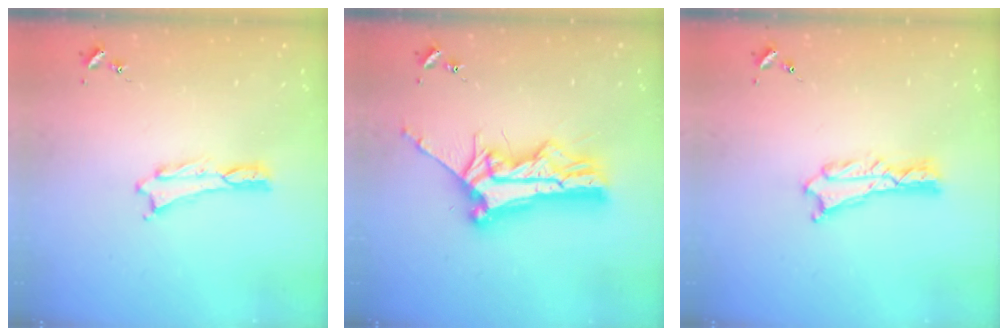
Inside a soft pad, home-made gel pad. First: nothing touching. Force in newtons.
{"total": 10.4, "press": 10.4, "slide": 1.0}
{"total": 1.1, "press": 1.1, "slide": 0.2}